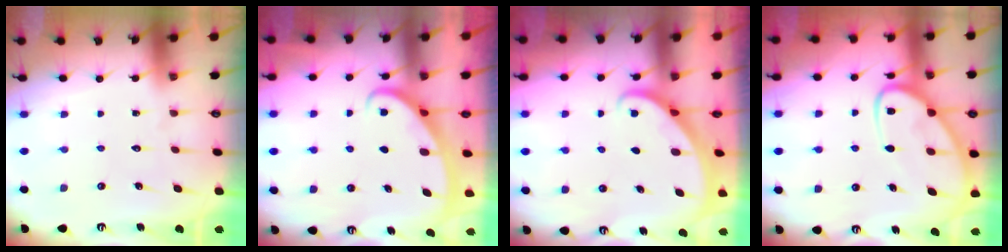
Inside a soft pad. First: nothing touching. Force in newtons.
{"total": 2.6, "press": 2.6, "slide": 0.4}
{"total": 1.3, "press": 1.3, "slide": 0.1}
{"total": 12.3, "press": 12.2, "slide": 1.1}